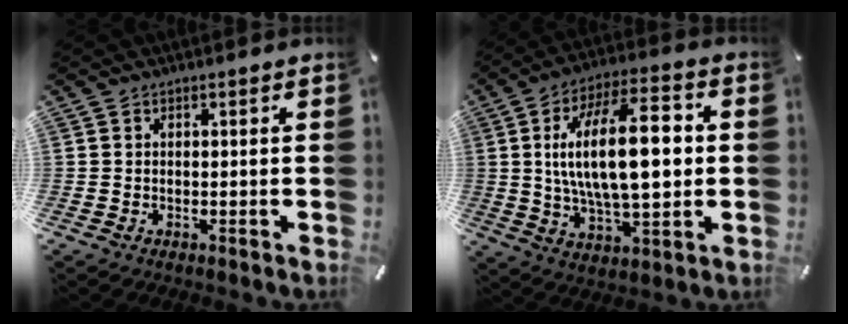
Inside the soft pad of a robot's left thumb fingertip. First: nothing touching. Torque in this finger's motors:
{"motor_torque": [2.51, 2.51, 1.86, -0.92, 0.31]}